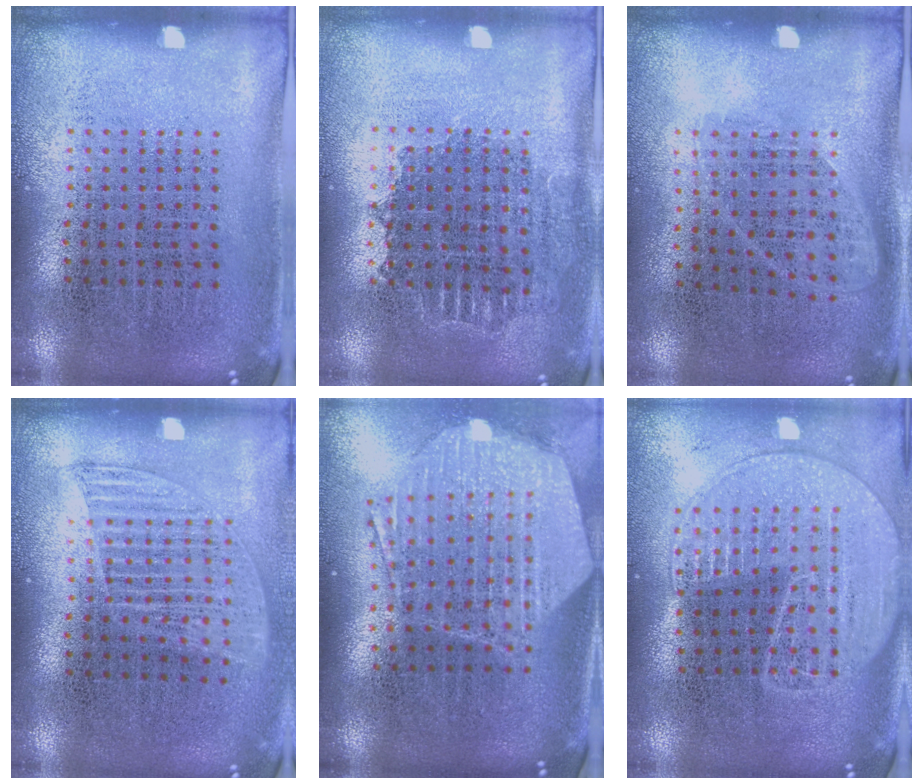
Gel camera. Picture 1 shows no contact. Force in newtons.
{"total": 1.1, "press": 1.0, "slide": 0.4}
{"total": 1.1, "press": 0.9, "slide": 0.6}
{"total": 1.2, "press": 1.1, "slide": 0.6}
{"total": 2.5, "press": 2.1, "slide": 1.4}
{"total": 2.0, "press": 1.8, "slide": 0.8}